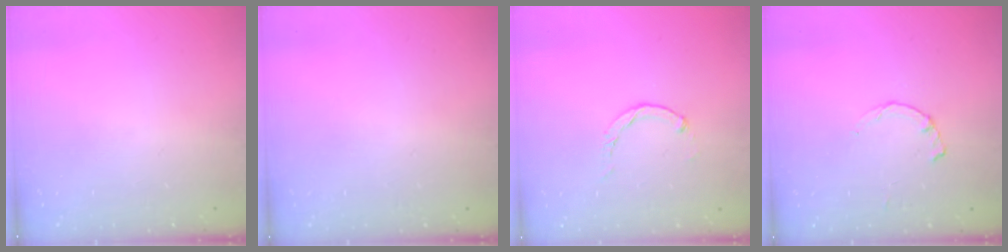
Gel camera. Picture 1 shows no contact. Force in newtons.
{"total": 2.6, "press": 2.6, "slide": 0.2}
{"total": 0.0}
{"total": 1.2, "press": 1.2, "slide": 0.3}